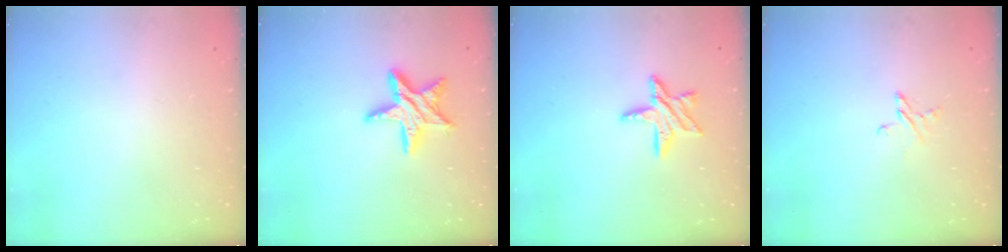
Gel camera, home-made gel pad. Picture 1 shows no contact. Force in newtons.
{"total": 12.9, "press": 12.8, "slide": 1.0}
{"total": 10.0, "press": 9.9, "slide": 0.9}
{"total": 3.4, "press": 3.4, "slide": 0.4}